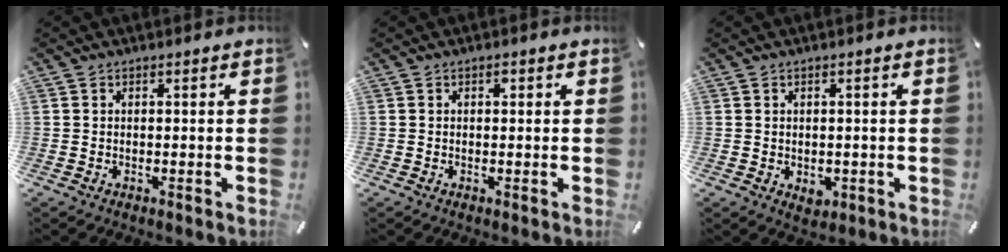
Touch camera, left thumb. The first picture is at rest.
{"total": 0.9, "force": [0.3, 0.6, 0.7], "torque": [-0.014, 0.003, 0.004]}
{"total": 2.6, "force": [-0.6, 2.1, 1.4], "torque": [-0.014, 0.001, -0.011]}